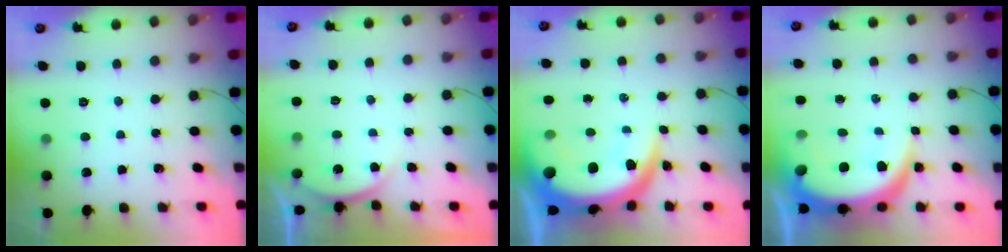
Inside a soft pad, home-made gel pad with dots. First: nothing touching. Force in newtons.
{"total": 4.1, "press": 4.1, "slide": 0.5}
{"total": 16.1, "press": 16.1, "slide": 1.5}
{"total": 10.7, "press": 10.7, "slide": 0.6}